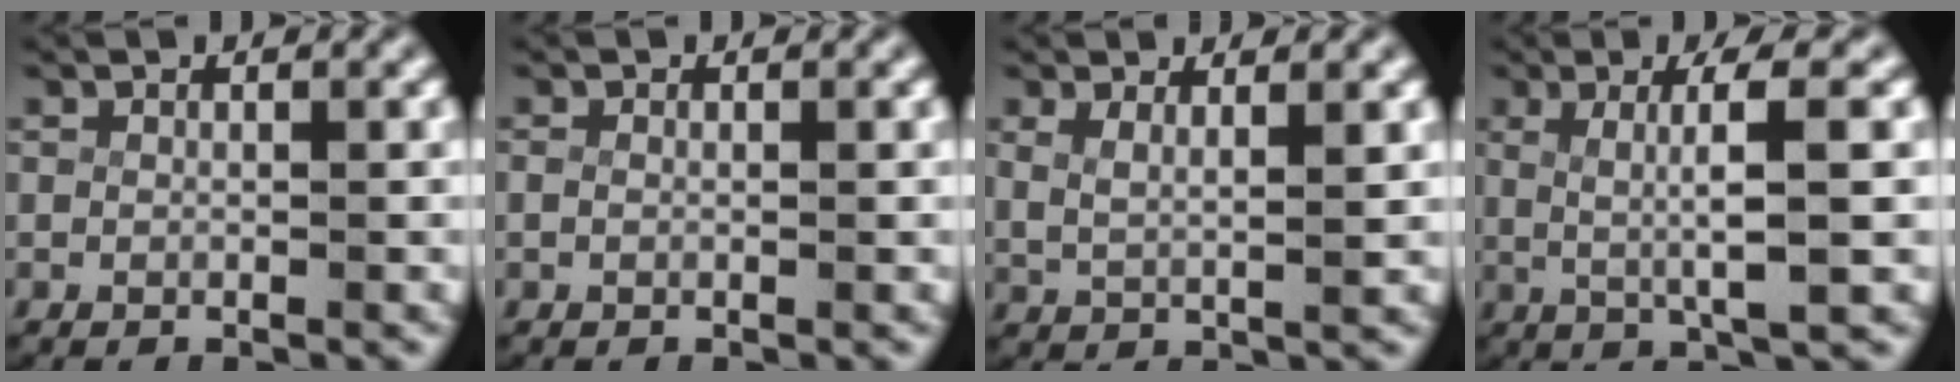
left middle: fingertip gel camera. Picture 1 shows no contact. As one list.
[{"total": 0.6, "force": [-0.2, 0.3, 0.5], "torque": [-0.014, -0.005, 0.000]}, {"total": 2.7, "force": [1.5, 1.1, 2.0], "torque": [-0.047, -0.009, 0.035]}, {"total": 5.3, "force": [1.0, 0.3, 5.2], "torque": [-0.080, -0.002, 0.022]}]